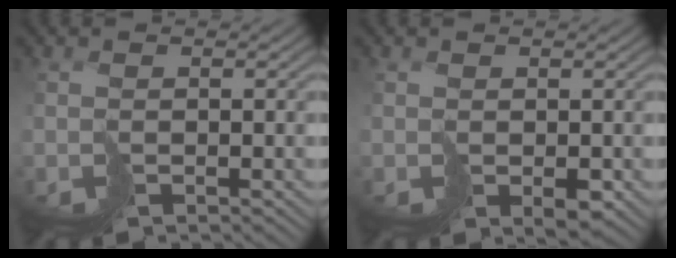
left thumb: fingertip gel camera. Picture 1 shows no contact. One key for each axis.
{"total": 1.7, "fx": 0.0, "fy": 1.1, "fz": 1.3, "tx": -0.024, "ty": -0.004, "tz": 0.006}